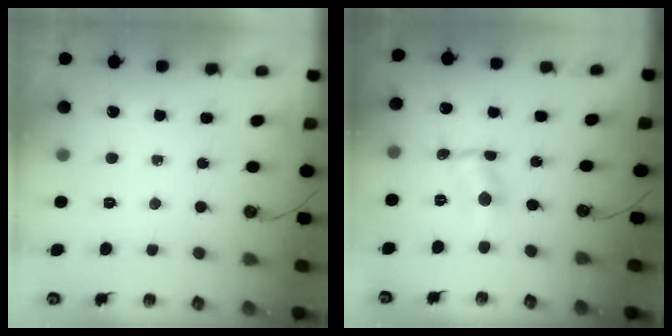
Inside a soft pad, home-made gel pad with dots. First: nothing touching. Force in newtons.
{"total": 1.0, "press": 0.6, "slide": 0.8}